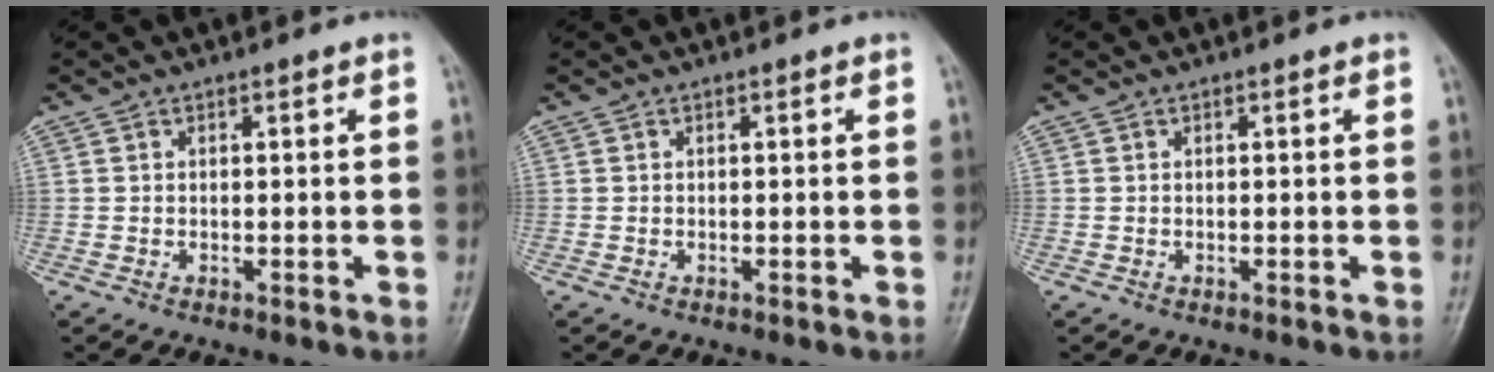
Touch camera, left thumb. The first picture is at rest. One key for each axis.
{"total": 0.0}
{"total": 0.0}